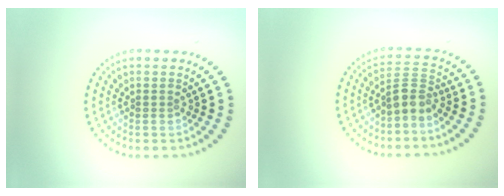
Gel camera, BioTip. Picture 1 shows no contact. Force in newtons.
{"total": 2.8, "press": 2.2, "slide": 1.6}